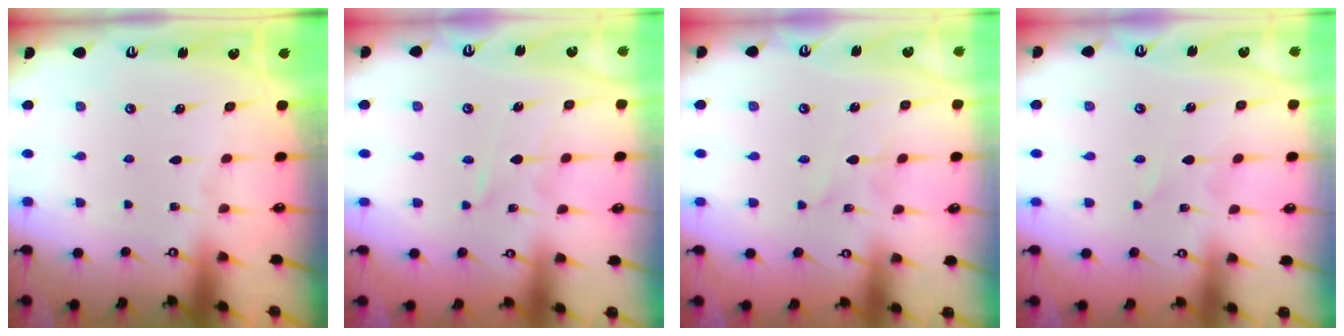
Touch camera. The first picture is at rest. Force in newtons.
{"total": 2.4, "press": 2.3, "slide": 0.3}
{"total": 2.8, "press": 2.8, "slide": 0.3}
{"total": 1.4, "press": 1.4, "slide": 0.2}